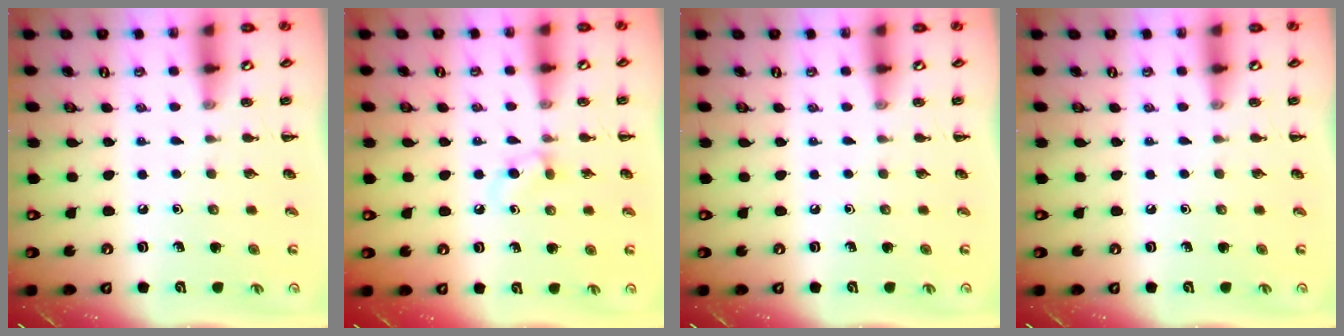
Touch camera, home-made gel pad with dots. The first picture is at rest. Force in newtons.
{"total": 4.1, "press": 3.9, "slide": 1.5}
{"total": 0.0}
{"total": 0.0}